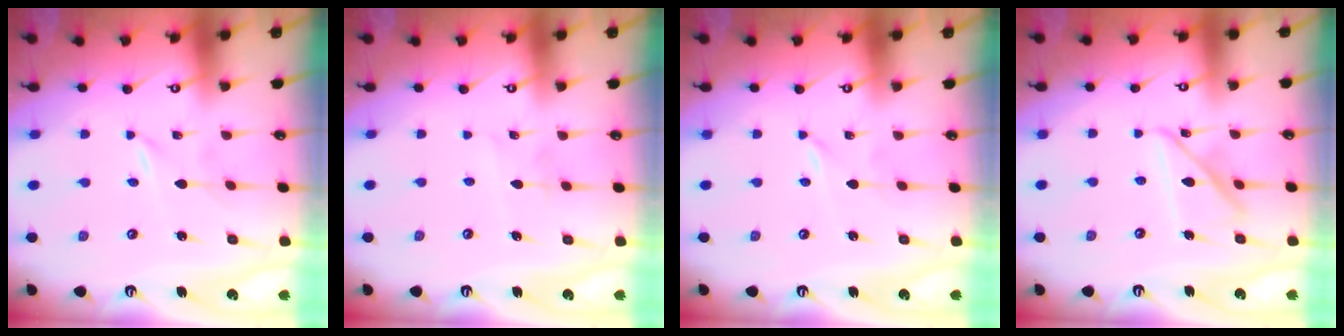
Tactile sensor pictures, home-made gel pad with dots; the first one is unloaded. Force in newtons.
{"total": 2.4, "press": 2.4, "slide": 0.3}
{"total": 0.0}
{"total": 12.9, "press": 12.8, "slide": 1.2}